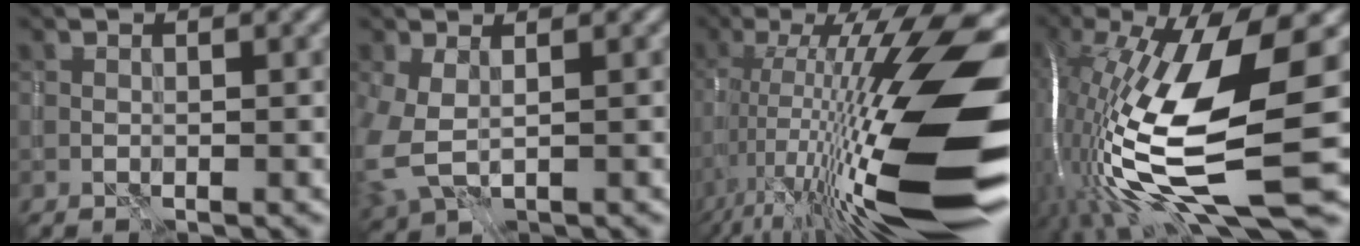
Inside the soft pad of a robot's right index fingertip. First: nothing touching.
{"total": 4.9, "force": [-0.7, 3.0, 3.8], "torque": [-0.104, -0.019, -0.003]}
{"total": 19.3, "force": [-4.4, 3.1, 18.5], "torque": [-0.314, 0.030, -0.081]}
{"total": 17.6, "force": [-2.5, 5.6, 16.5], "torque": [-0.346, -0.024, -0.043]}